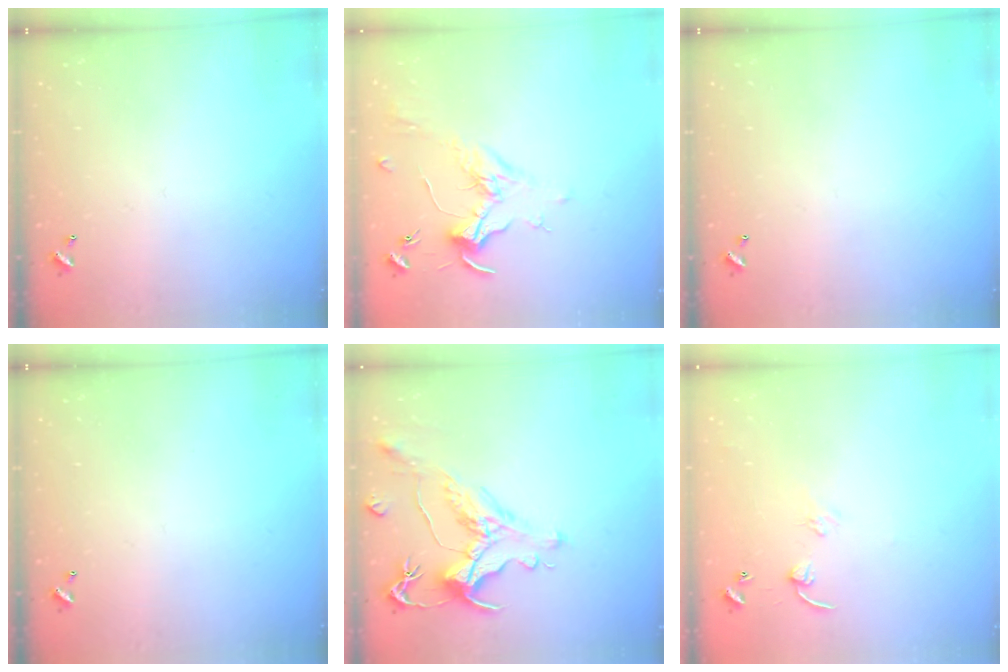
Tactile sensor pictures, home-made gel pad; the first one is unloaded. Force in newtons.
{"total": 1.7, "press": 1.5, "slide": 0.9}
{"total": 0.0}
{"total": 0.0}
{"total": 1.3, "press": 0.1, "slide": 1.3}
{"total": 5.2, "press": 5.1, "slide": 0.6}